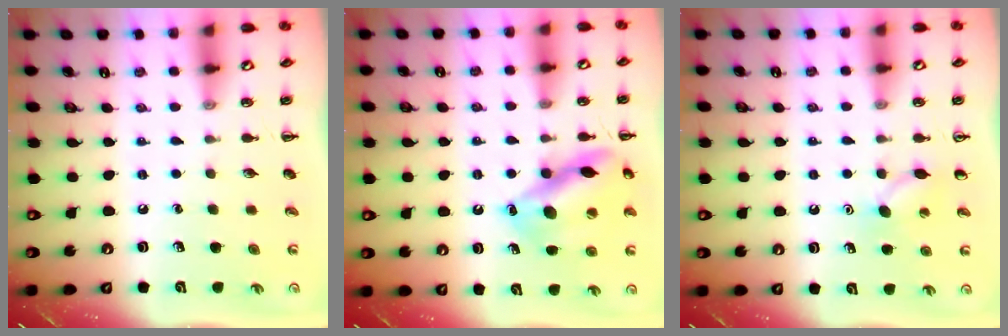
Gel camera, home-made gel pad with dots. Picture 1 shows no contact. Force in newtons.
{"total": 14.8, "press": 14.8, "slide": 1.0}
{"total": 7.2, "press": 6.9, "slide": 2.0}